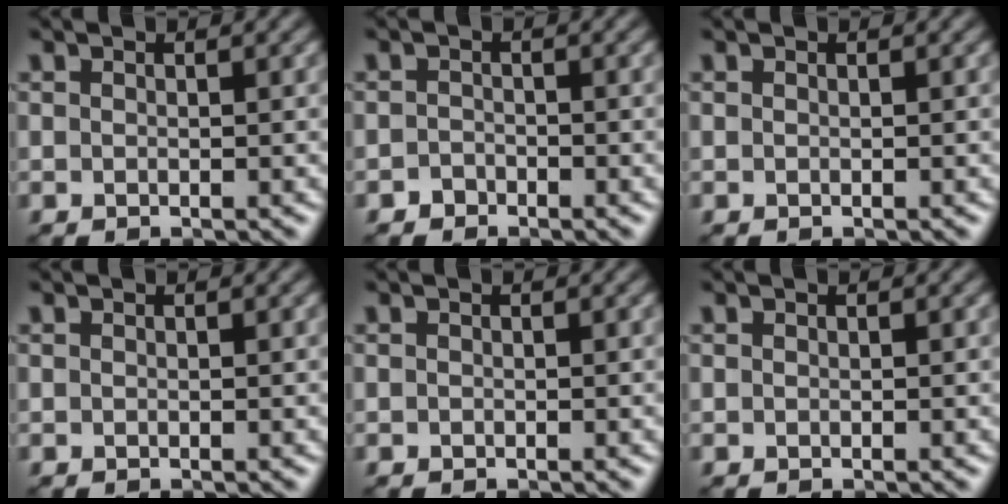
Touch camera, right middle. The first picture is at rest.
{"total": 1.0, "force": [-0.7, 0.6, 0.0], "torque": [0.004, 0.004, -0.012]}
{"total": 0.0}
{"total": 0.0}
{"total": 0.0}
{"total": 0.0}